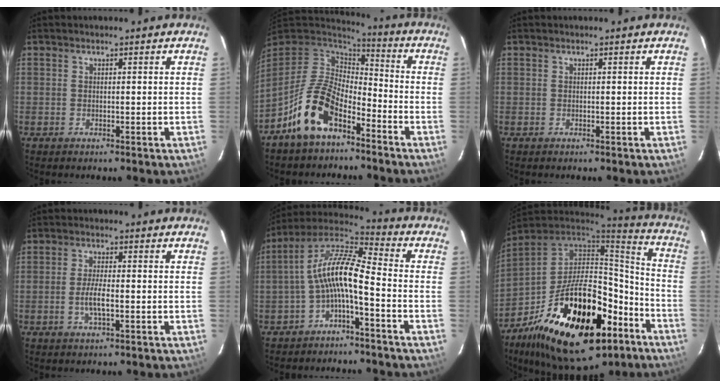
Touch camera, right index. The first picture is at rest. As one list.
[{"total": 13.9, "force": [-8.0, 6.9, 9.1], "torque": [-0.188, 0.002, -0.151]}, {"total": 0.0}, {"total": 4.1, "force": [-1.2, 0.9, 3.8], "torque": [-0.078, 0.000, -0.023]}, {"total": 11.9, "force": [-2.8, 2.4, 11.3], "torque": [-0.230, 0.020, -0.060]}, {"total": 32.1, "force": [-16.1, 15.3, 23.1], "torque": [-0.411, 0.003, -0.235]}]